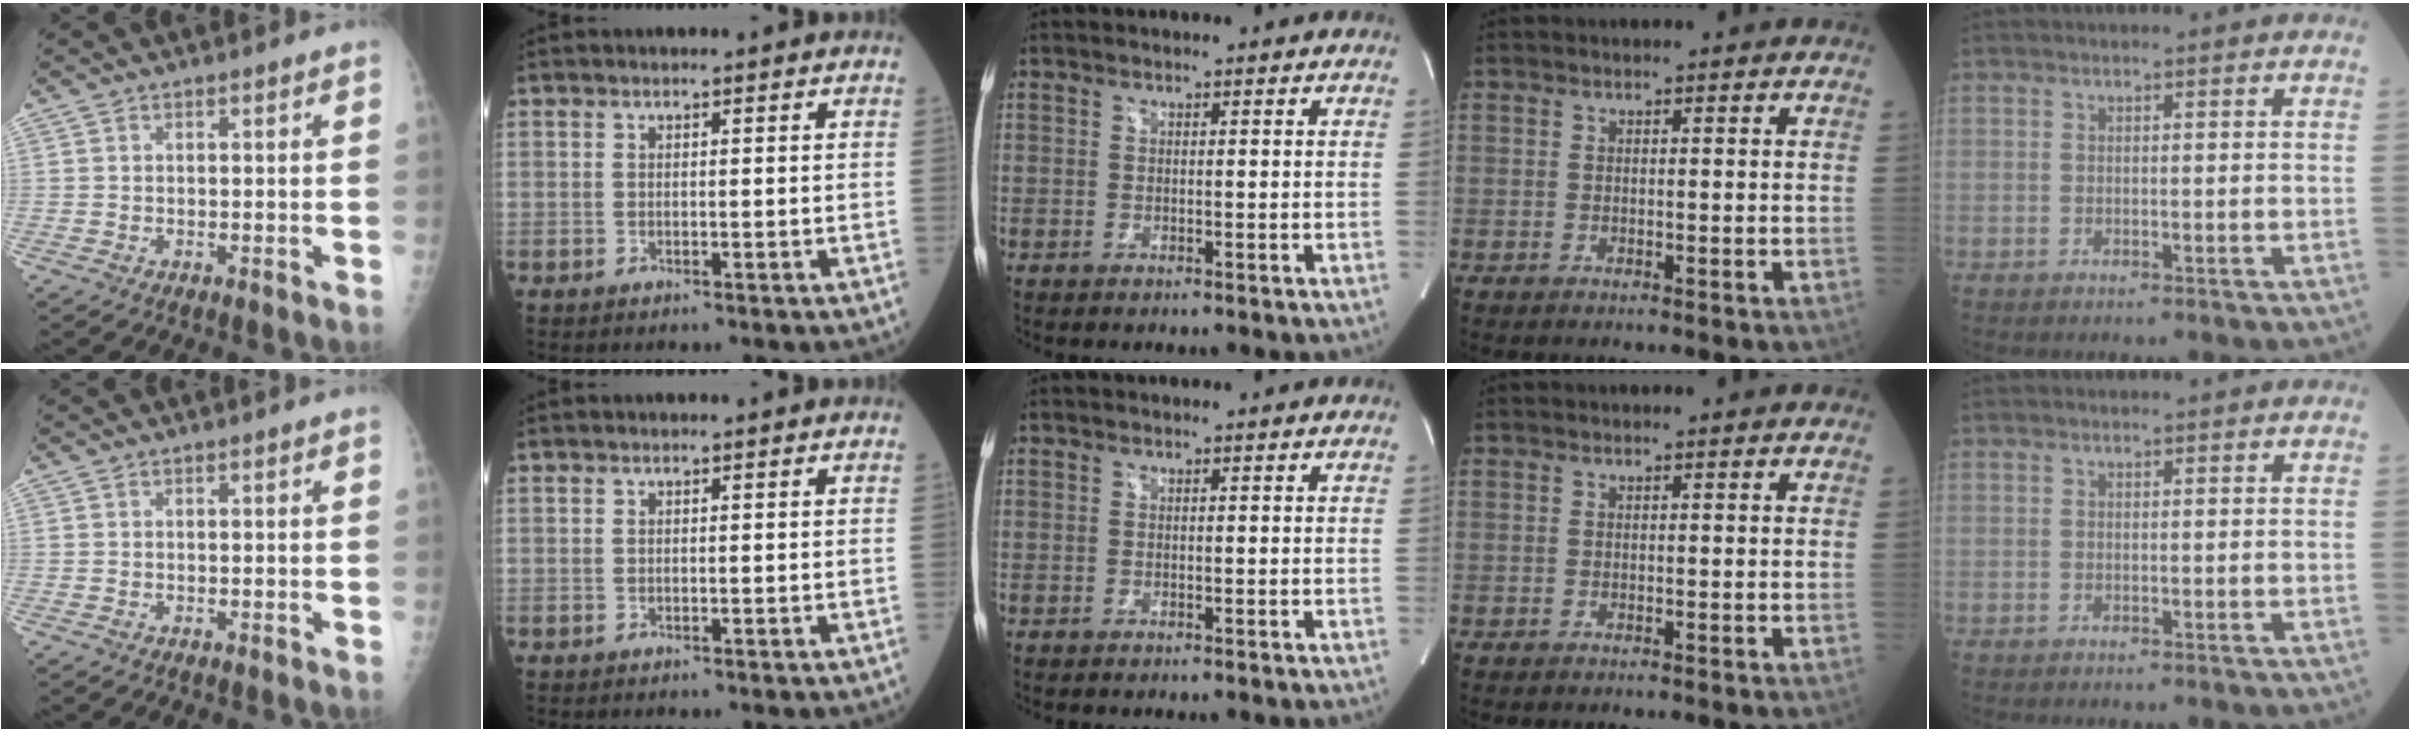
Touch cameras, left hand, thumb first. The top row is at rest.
{}